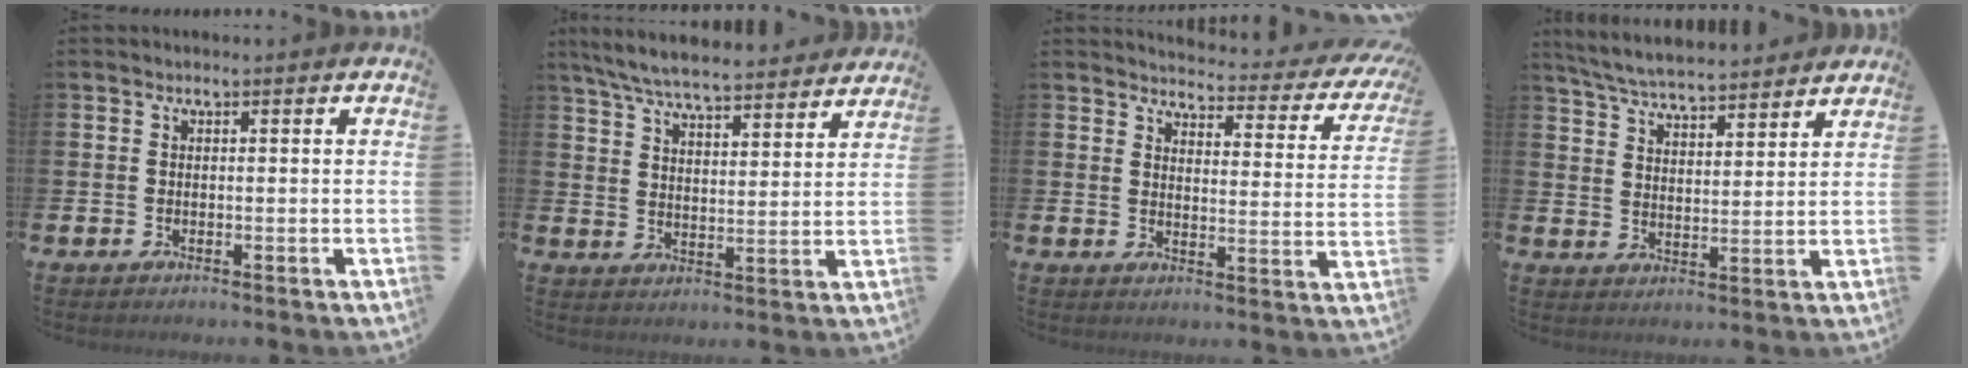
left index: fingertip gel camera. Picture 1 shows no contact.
{"total": 7.3, "force": [6.9, 0.8, 2.1], "torque": [-0.070, -0.039, 0.123]}
{"total": 3.1, "force": [2.9, 0.8, 0.7], "torque": [-0.026, -0.032, 0.042]}
{"total": 6.2, "force": [6.1, 0.6, 1.1], "torque": [-0.049, -0.034, 0.109]}